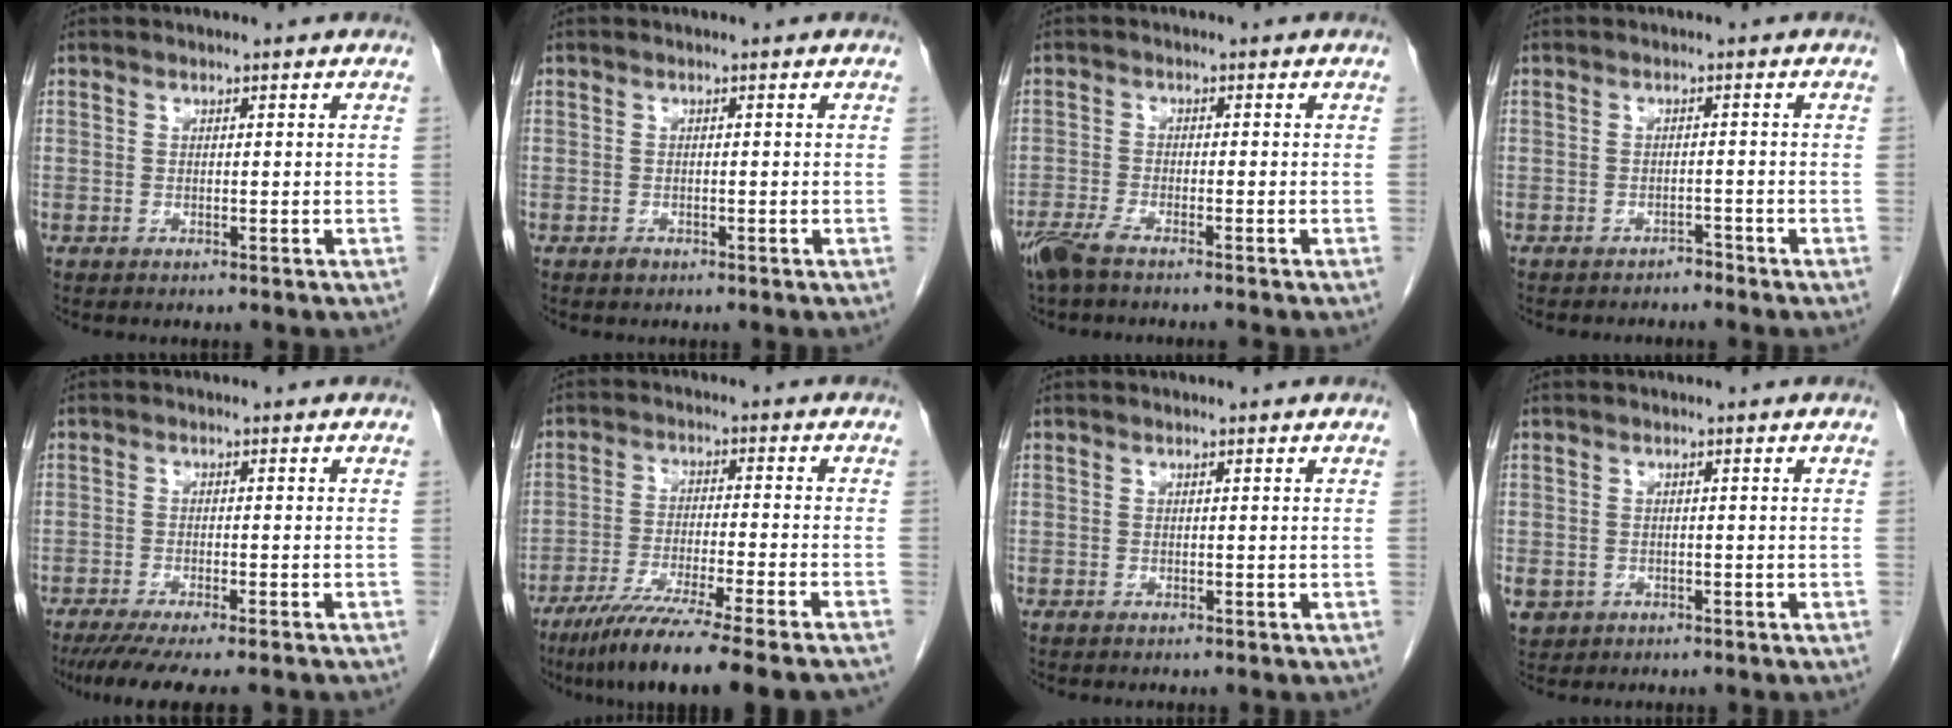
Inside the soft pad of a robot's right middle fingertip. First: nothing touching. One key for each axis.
{"total": 0.7, "fx": -0.5, "fy": 0.4, "fz": 0.3, "tx": -0.005, "ty": 0.001, "tz": -0.006}
{"total": 4.6, "fx": -3.8, "fy": 0.4, "fz": 2.7, "tx": -0.052, "ty": -0.010, "tz": -0.071}
{"total": 1.6, "fx": -1.6, "fy": 0.4, "fz": 0.1, "tx": -0.003, "ty": -0.002, "tz": -0.022}
{"total": 10.6, "fx": -8.8, "fy": 1.0, "fz": 5.7, "tx": -0.076, "ty": -0.021, "tz": -0.130}
{"total": 16.0, "fx": -12.9, "fy": -0.9, "fz": 9.5, "tx": -0.139, "ty": -0.055, "tz": -0.203}
{"total": 0.0}
{"total": 4.4, "fx": -1.9, "fy": 3.8, "fz": 1.1, "tx": -0.027, "ty": -0.001, "tz": -0.025}